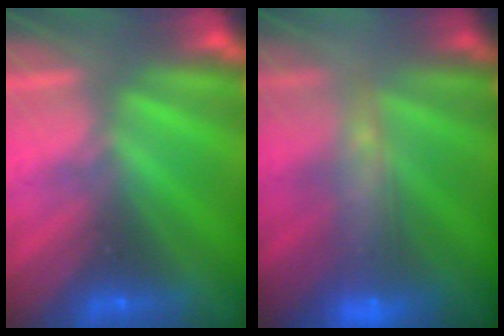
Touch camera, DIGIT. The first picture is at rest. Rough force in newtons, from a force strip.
{"total": 9.8}